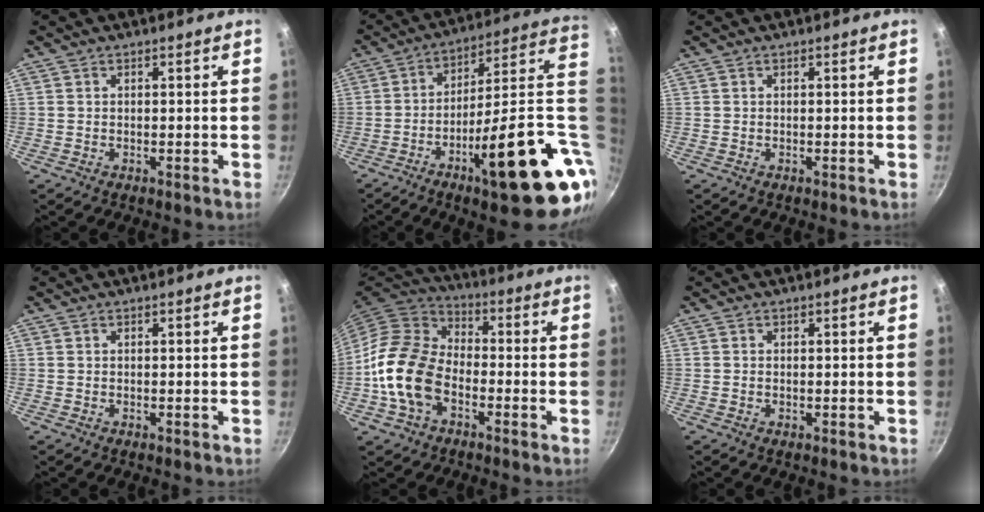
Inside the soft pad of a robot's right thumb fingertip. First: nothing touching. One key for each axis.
{"total": 26.9, "fx": -5.0, "fy": 6.9, "fz": 25.5, "tx": -0.326, "ty": 0.008, "tz": -0.074}
{"total": 0.0}
{"total": 0.0}
{"total": 14.9, "fx": -4.5, "fy": 10.2, "fz": 10.0, "tx": -0.156, "ty": 0.032, "tz": -0.102}
{"total": 0.0}